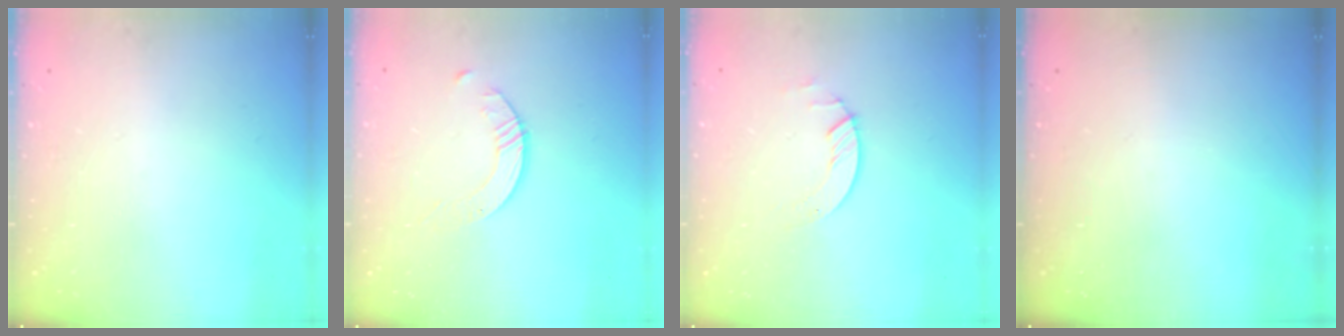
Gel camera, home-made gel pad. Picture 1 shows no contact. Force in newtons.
{"total": 2.6, "press": 2.6, "slide": 0.3}
{"total": 2.0, "press": 2.0, "slide": 0.2}
{"total": 0.0}